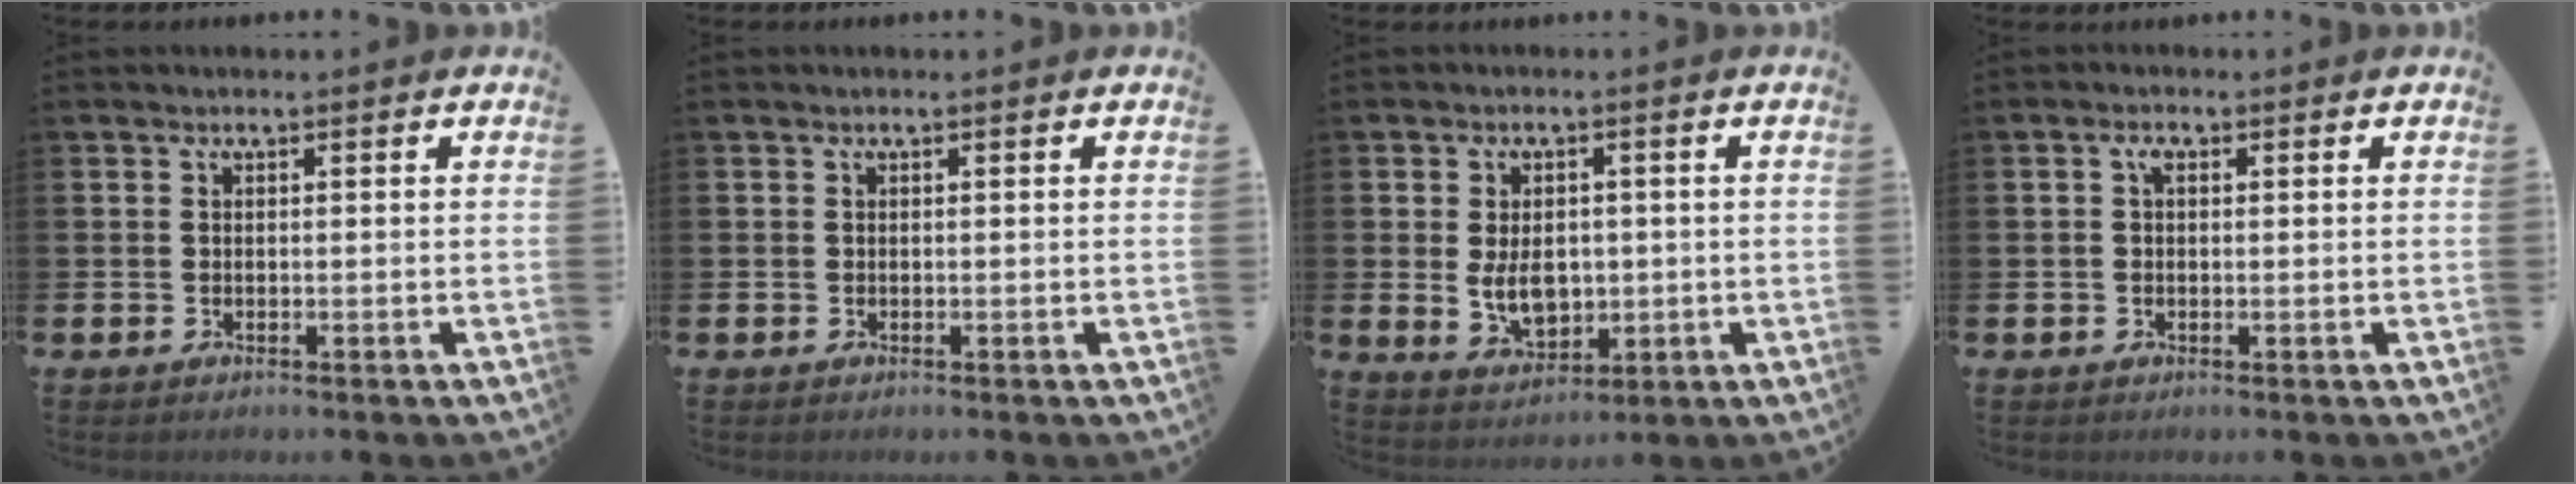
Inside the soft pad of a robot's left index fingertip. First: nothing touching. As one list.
[{"total": 0.0}, {"total": 5.3, "force": [0.0, 3.7, 3.9], "torque": [-0.056, 0.001, -0.004]}, {"total": 1.7, "force": [0.4, 1.0, 1.4], "torque": [-0.026, 0.005, 0.004]}]